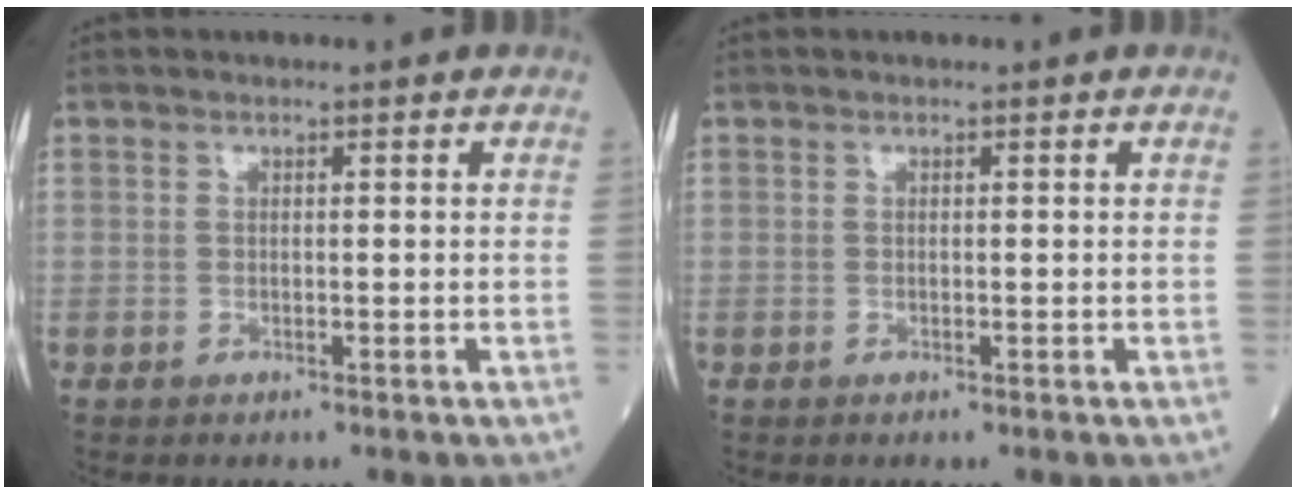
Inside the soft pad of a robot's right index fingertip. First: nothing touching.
{"total": 0.0}